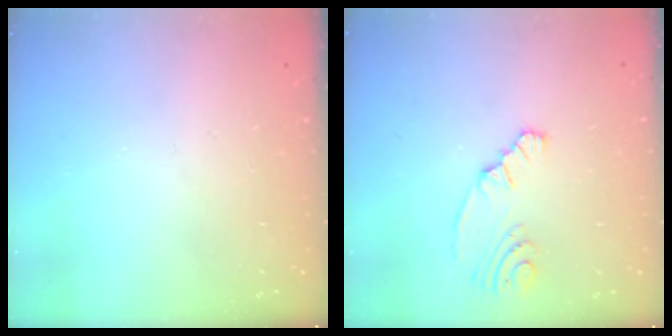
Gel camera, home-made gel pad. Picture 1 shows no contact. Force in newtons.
{"total": 5.1, "press": 2.9, "slide": 4.2}